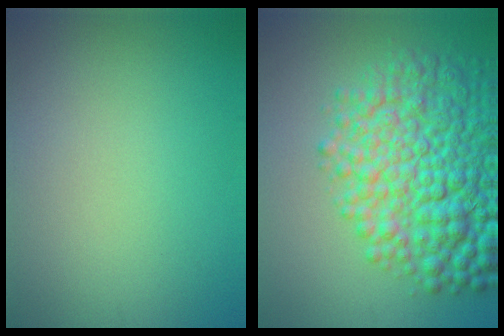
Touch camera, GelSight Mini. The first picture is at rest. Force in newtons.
{"total": 10.1, "press": 10.1, "slide": 0.3}